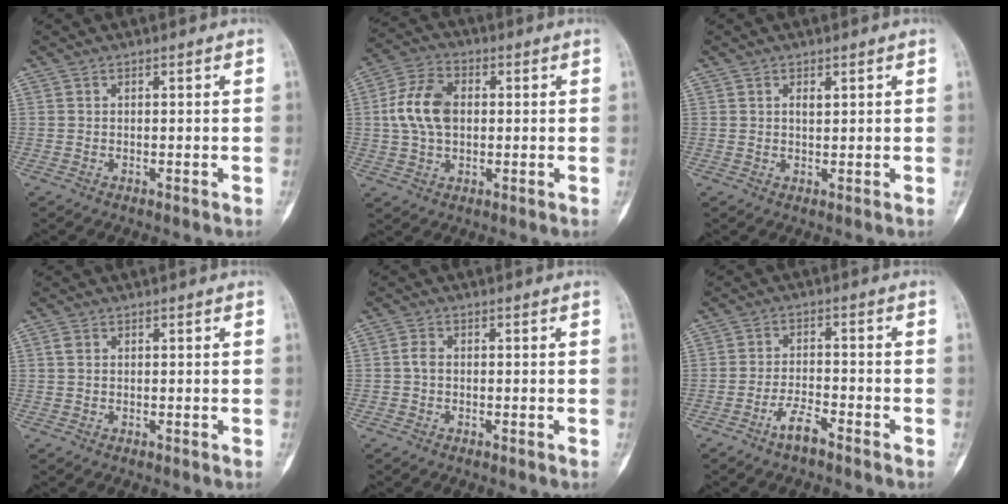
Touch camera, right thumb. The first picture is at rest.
{"total": 10.4, "force": [0.8, 6.8, 7.8], "torque": [-0.146, 0.018, 0.012]}
{"total": 1.3, "force": [0.7, 0.9, 0.7], "torque": [-0.009, -0.002, 0.013]}
{"total": 1.1, "force": [0.3, 0.8, 0.7], "torque": [-0.012, 0.002, 0.004]}
{"total": 1.6, "force": [-0.4, 1.2, 1.0], "torque": [-0.014, 0.004, -0.012]}
{"total": 4.4, "force": [-3.2, 1.4, 2.6], "torque": [-0.051, 0.022, -0.062]}